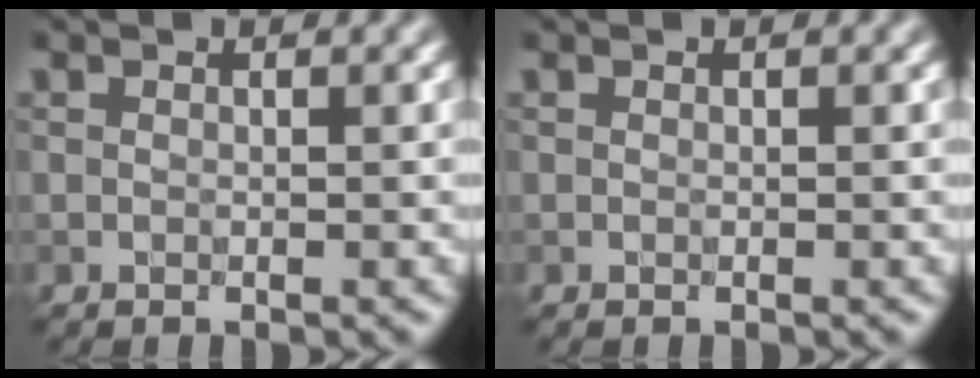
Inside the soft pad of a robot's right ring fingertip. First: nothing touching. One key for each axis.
{"total": 0.0}